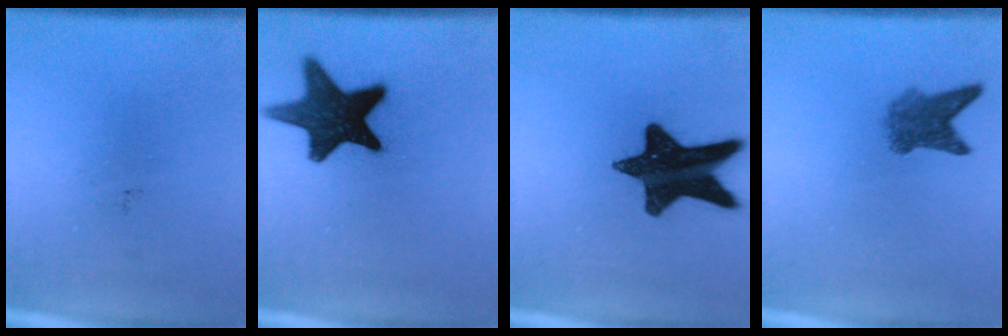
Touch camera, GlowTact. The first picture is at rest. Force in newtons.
{"total": 15.5}
{"total": 15.9}
{"total": 4.1}